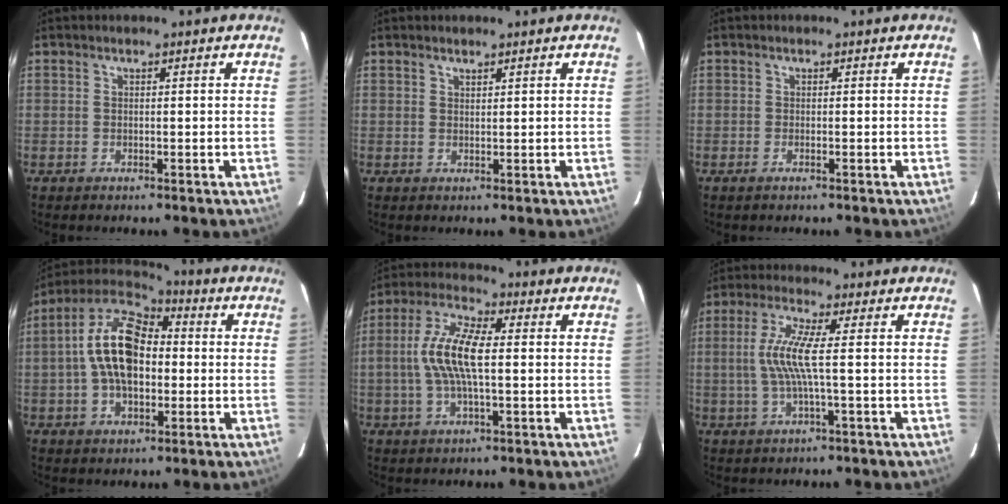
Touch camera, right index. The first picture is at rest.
{"total": 0.8, "force": [0.7, 0.0, -0.3], "torque": [0.004, 0.001, 0.014]}
{"total": 0.8, "force": [-0.7, -0.3, 0.2], "torque": [-0.004, 0.000, -0.014]}
{"total": 14.9, "force": [-0.1, 8.3, 12.4], "torque": [-0.239, 0.021, -0.009]}
{"total": 11.0, "force": [0.0, 3.6, 10.4], "torque": [-0.218, 0.012, -0.003]}
{"total": 7.4, "force": [-0.1, 0.2, 7.4], "torque": [-0.152, 0.000, 0.002]}